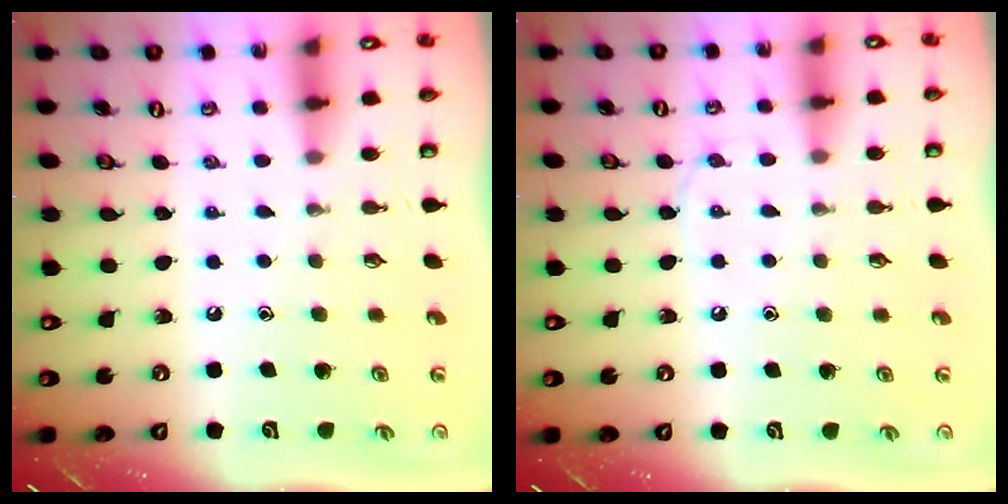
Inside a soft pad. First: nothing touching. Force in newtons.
{"total": 6.4, "press": 6.3, "slide": 0.8}